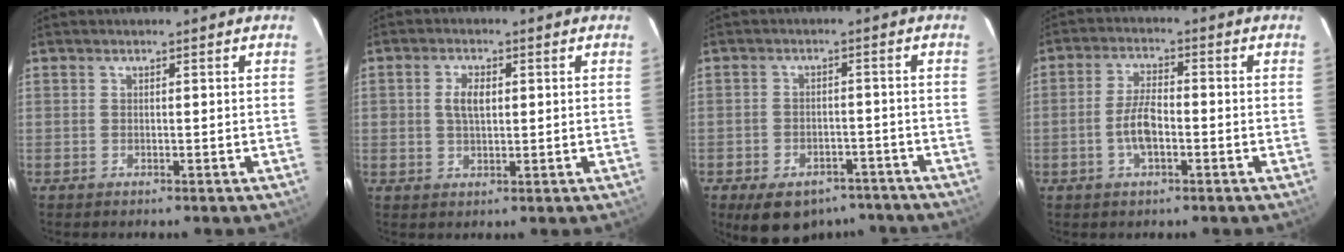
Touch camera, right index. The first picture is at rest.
{"total": 4.1, "force": [0.7, 2.4, 3.2], "torque": [-0.060, 0.007, 0.016]}
{"total": 12.7, "force": [-9.0, 7.3, 5.1], "torque": [-0.111, 0.014, -0.109]}
{"total": 5.8, "force": [-1.8, 2.3, 5.0], "torque": [-0.104, 0.006, -0.032]}